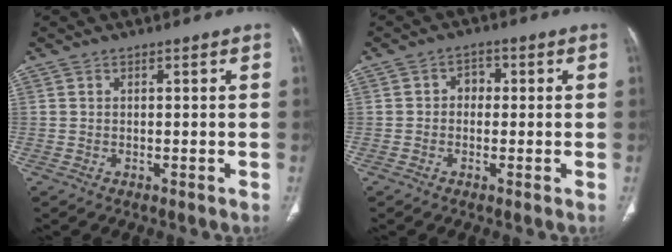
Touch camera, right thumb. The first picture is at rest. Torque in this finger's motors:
{"motor_torque": [0.62, 0.52, 0.36, 0.22, 0.00]}